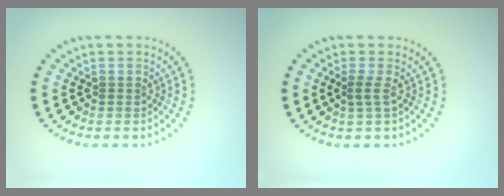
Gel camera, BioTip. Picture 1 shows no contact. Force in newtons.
{"total": 1.1, "press": 0.8, "slide": 0.8}